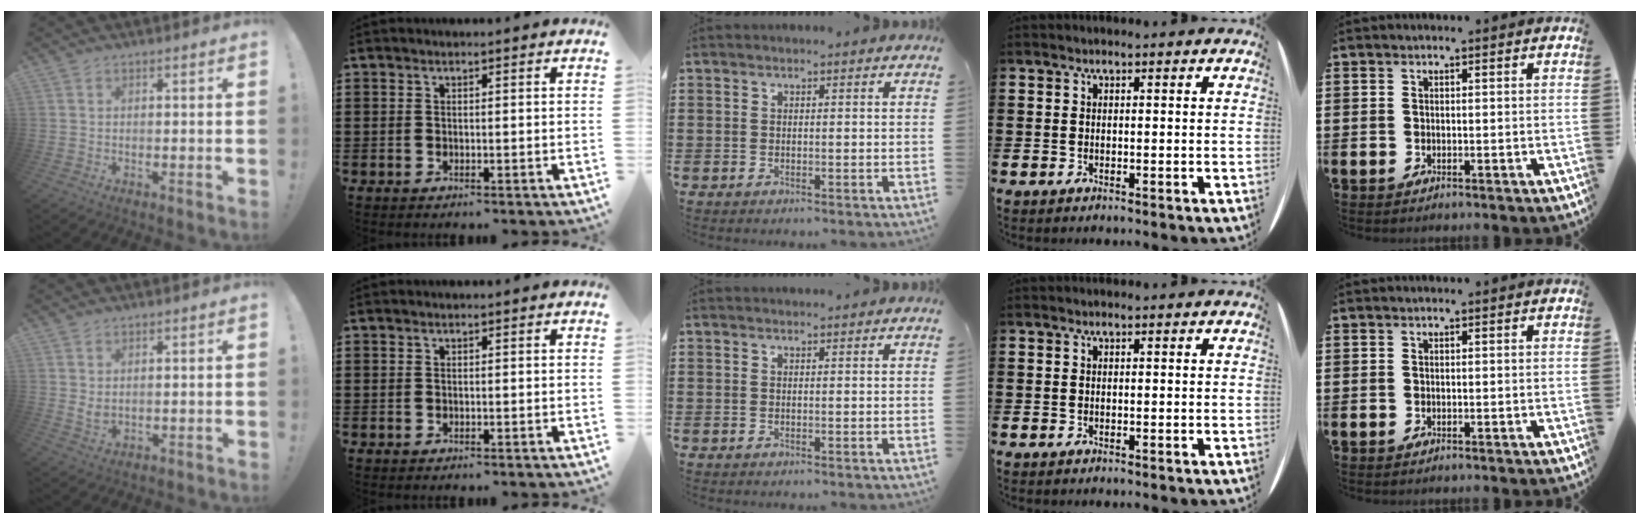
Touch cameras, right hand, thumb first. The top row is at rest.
{"thumb": {"total": 2.8, "force": [1.4, 1.3, 2.1], "torque": [-0.029, -0.008, 0.024]}, "middle": {"total": 0.6, "force": [0.6, -0.1, 0.1], "torque": [-0.003, 0.000, 0.012]}}